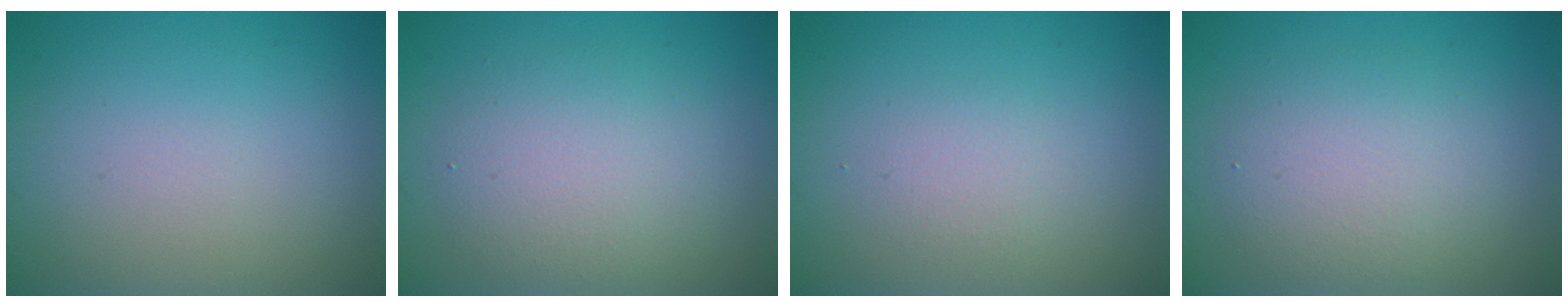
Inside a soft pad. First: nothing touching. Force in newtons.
{"total": 4.1, "press": 4.1, "slide": 0.2}
{"total": 1.5, "press": 1.5, "slide": 0.0}
{"total": 4.0, "press": 4.0, "slide": 0.3}